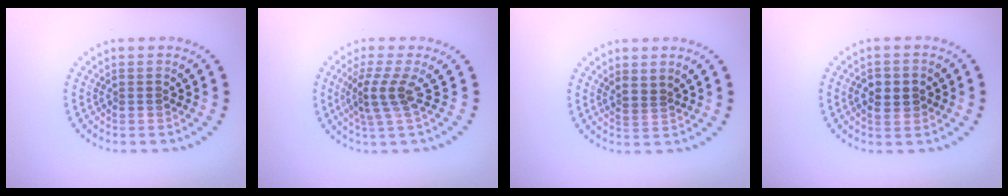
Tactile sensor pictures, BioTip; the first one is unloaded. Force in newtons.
{"total": 2.8, "press": 1.9, "slide": 2.0}
{"total": 0.9, "press": 0.6, "slide": 0.7}
{"total": 2.5, "press": 2.5, "slide": 0.3}